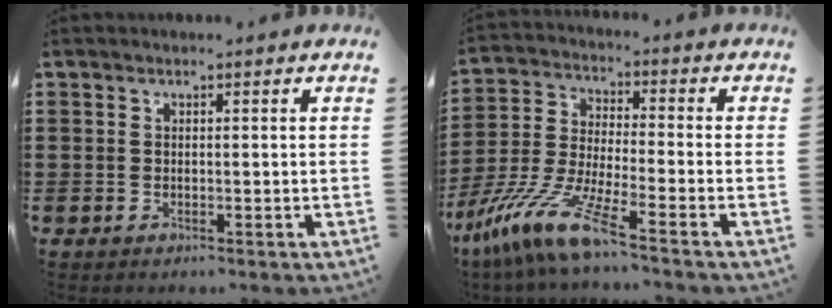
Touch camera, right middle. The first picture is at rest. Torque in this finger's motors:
{"motor_torque": [2.14, 0.00, 1.03, 0.21]}